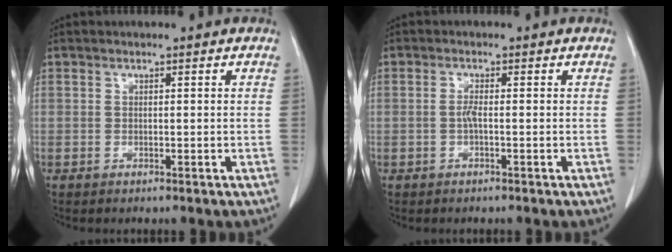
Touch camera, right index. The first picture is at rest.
{"total": 1.3, "force": [-0.3, 0.1, 1.3], "torque": [-0.028, 0.000, -0.007]}